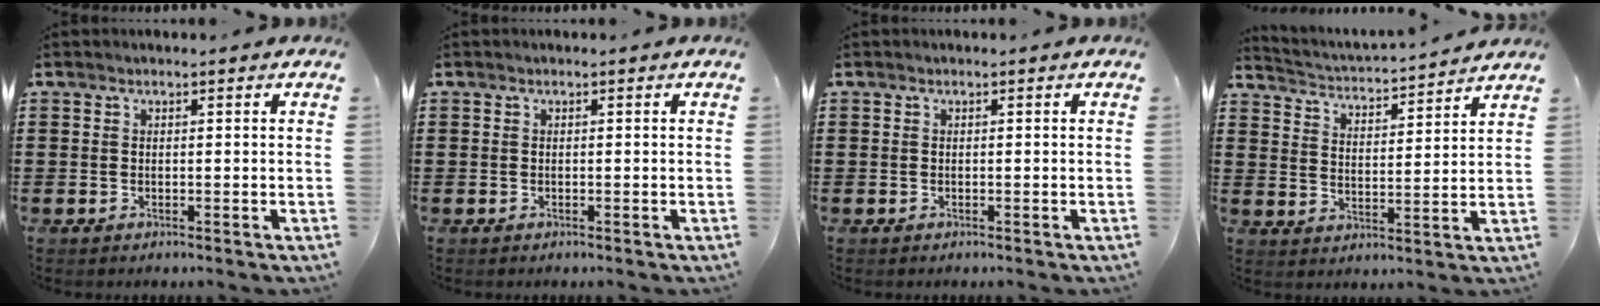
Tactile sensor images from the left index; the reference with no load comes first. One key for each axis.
{"total": 0.0}
{"total": 0.0}
{"total": 2.7, "fx": 2.7, "fy": -0.3, "fz": 0.2, "tx": -0.024, "ty": -0.031, "tz": 0.038}